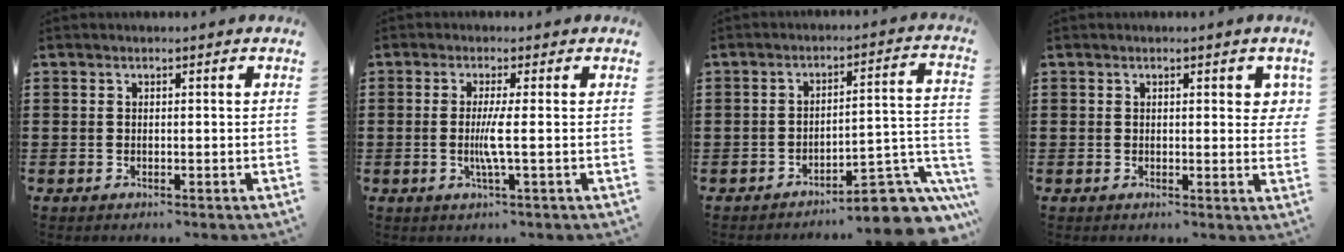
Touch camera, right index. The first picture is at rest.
{"total": 4.0, "force": [-0.4, -0.3, 3.9], "torque": [-0.079, -0.011, -0.014]}
{"total": 8.6, "force": [-6.9, 2.0, 4.7], "torque": [-0.053, 0.012, -0.126]}
{"total": 1.9, "force": [0.6, 0.8, 1.6], "torque": [-0.016, -0.001, 0.007]}